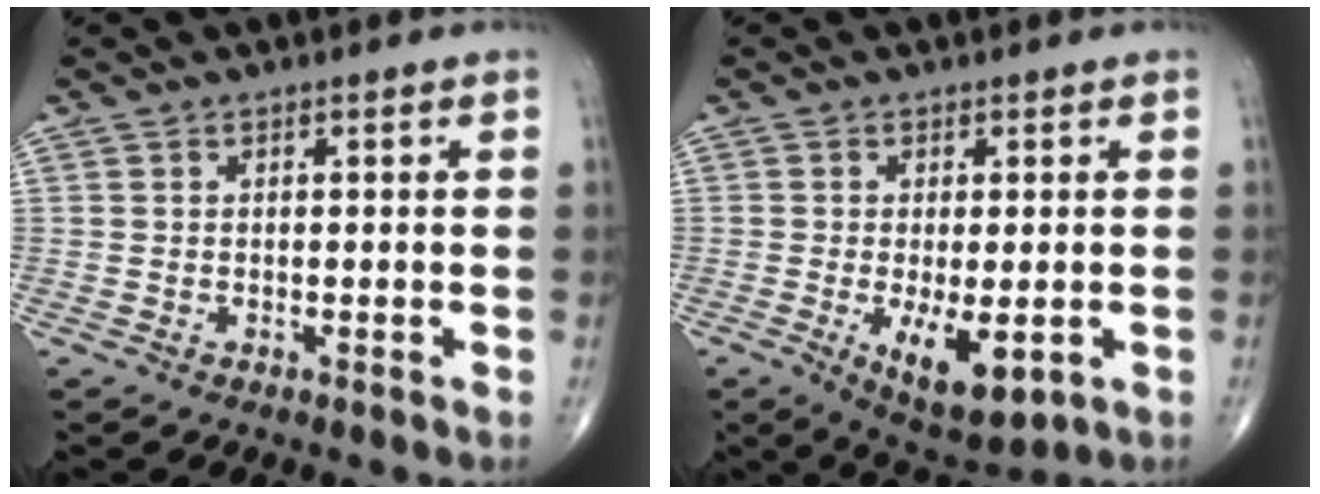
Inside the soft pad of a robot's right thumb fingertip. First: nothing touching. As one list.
[{"total": 9.0, "force": [-2.4, 3.7, 7.9], "torque": [-0.122, -0.018, -0.027]}]